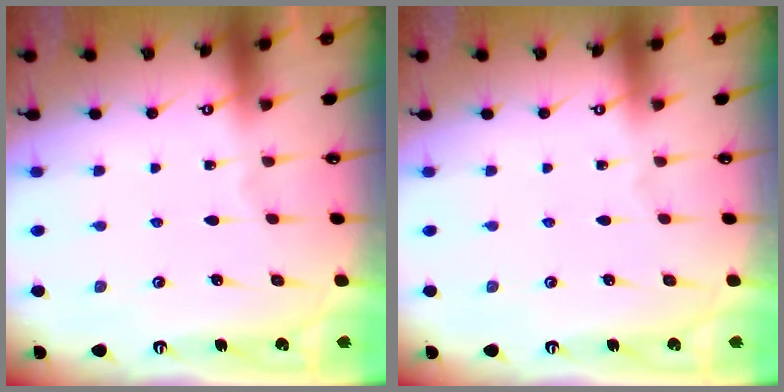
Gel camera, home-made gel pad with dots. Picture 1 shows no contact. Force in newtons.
{"total": 0.0}